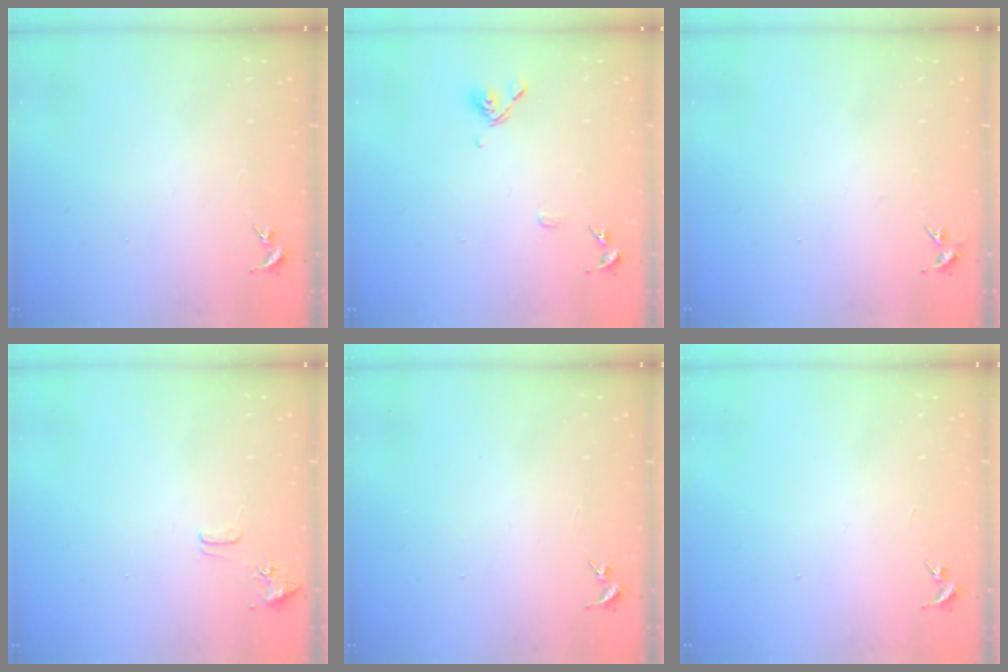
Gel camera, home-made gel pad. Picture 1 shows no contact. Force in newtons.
{"total": 8.6, "press": 8.4, "slide": 1.6}
{"total": 3.6, "press": 3.5, "slide": 0.4}
{"total": 8.1, "press": 8.1, "slide": 0.7}
{"total": 0.0}
{"total": 0.0}